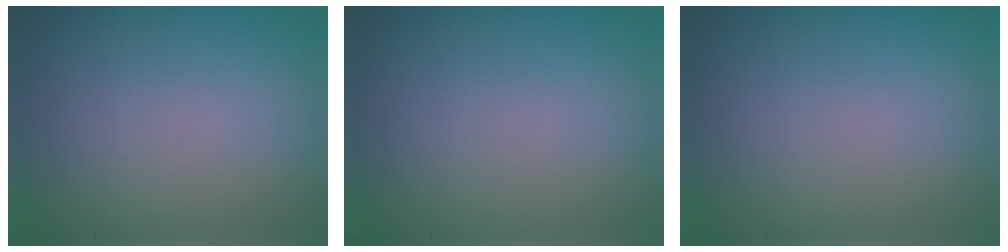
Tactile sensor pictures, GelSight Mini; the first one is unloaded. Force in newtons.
{"total": 0.0}
{"total": 0.0}